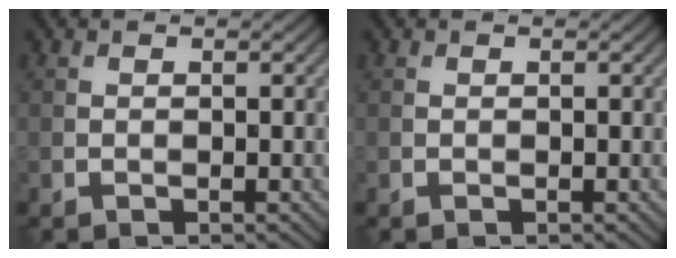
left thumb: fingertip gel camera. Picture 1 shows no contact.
{"total": 0.0}